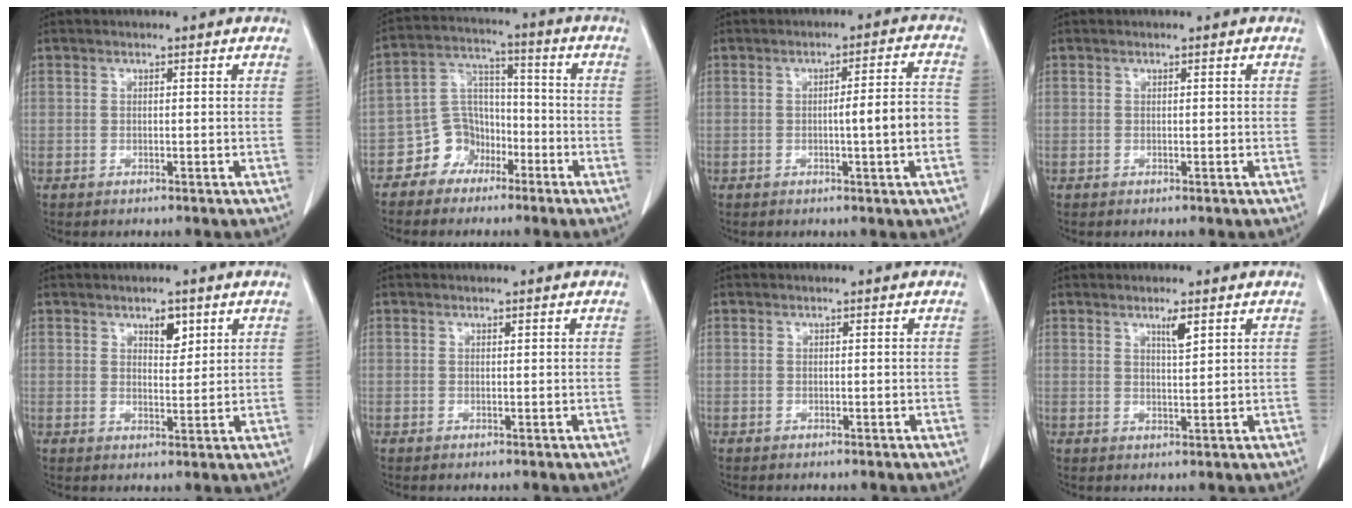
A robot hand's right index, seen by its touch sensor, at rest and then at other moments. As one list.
[{"total": 7.6, "force": [-4.5, 5.9, 1.9], "torque": [-0.040, 0.027, -0.077]}, {"total": 6.6, "force": [-1.2, -0.1, 6.5], "torque": [-0.090, 0.010, -0.016]}, {"total": 0.0}, {"total": 3.3, "force": [2.0, 1.5, 2.2], "torque": [-0.032, -0.004, 0.034]}, {"total": 0.0}, {"total": 0.0}, {"total": 2.6, "force": [1.6, 0.2, 2.0], "torque": [-0.038, -0.004, 0.028]}]